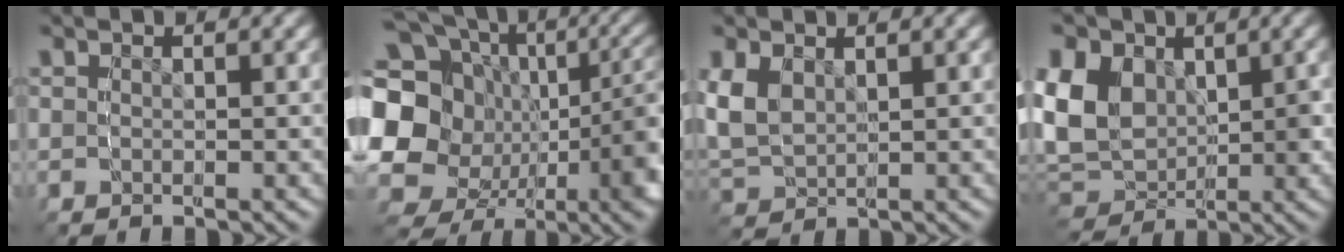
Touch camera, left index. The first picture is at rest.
{"total": 17.9, "force": [-0.3, 14.7, 10.2], "torque": [-0.200, -0.034, -0.004]}
{"total": 4.5, "force": [0.8, 3.8, 2.4], "torque": [-0.085, -0.015, 0.026]}
{"total": 11.8, "force": [0.8, 9.9, 6.3], "torque": [-0.155, -0.024, 0.015]}